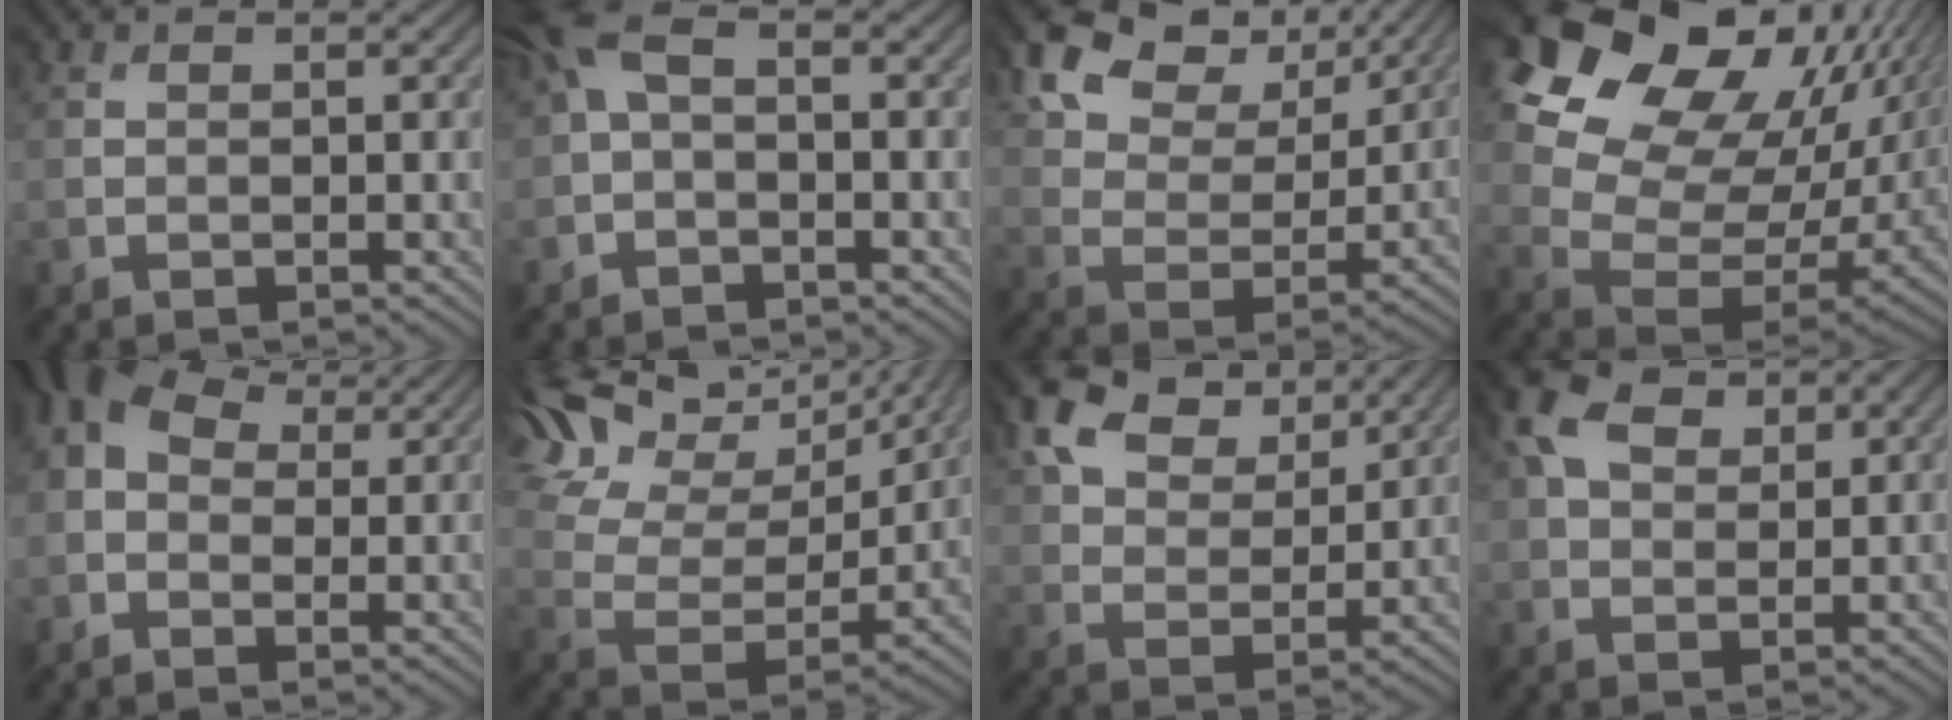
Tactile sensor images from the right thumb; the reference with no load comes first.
{"total": 4.4, "force": [-0.3, 2.1, 3.8], "torque": [-0.095, 0.012, -0.014]}
{"total": 15.3, "force": [10.1, 8.0, 8.3], "torque": [-0.191, 0.023, 0.160]}
{"total": 19.1, "force": [10.6, 11.8, 10.6], "torque": [-0.195, 0.029, 0.186]}
{"total": 8.4, "force": [2.6, 5.8, 5.6], "torque": [-0.135, 0.009, 0.045]}
{"total": 16.6, "force": [11.7, 7.2, 9.2], "torque": [-0.231, 0.038, 0.177]}
{"total": 12.0, "force": [7.8, 6.4, 6.5], "torque": [-0.153, 0.020, 0.141]}
{"total": 8.7, "force": [4.1, 5.3, 5.5], "torque": [-0.134, 0.021, 0.076]}